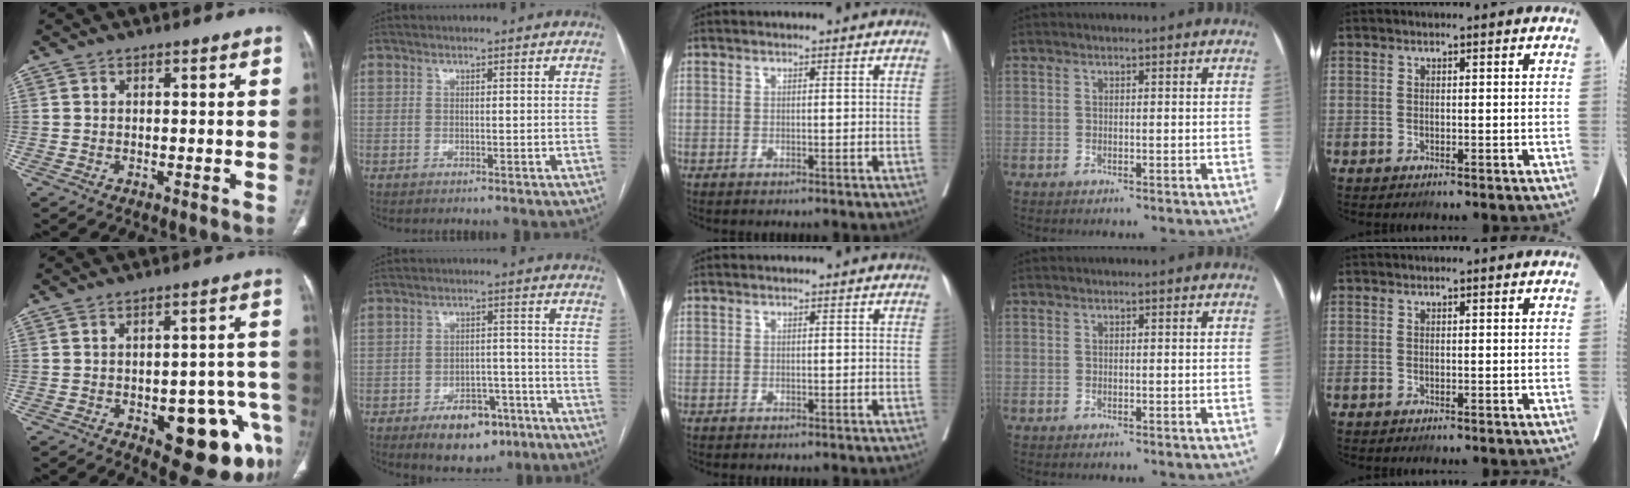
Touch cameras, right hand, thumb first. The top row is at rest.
{"thumb": {"total": 16.3, "force": [-6.5, 7.0, 13.2], "torque": [-0.115, 0.042, -0.065]}, "index": {"total": 8.9, "force": [-5.4, 4.9, 5.1], "torque": [-0.070, 0.008, -0.077]}}